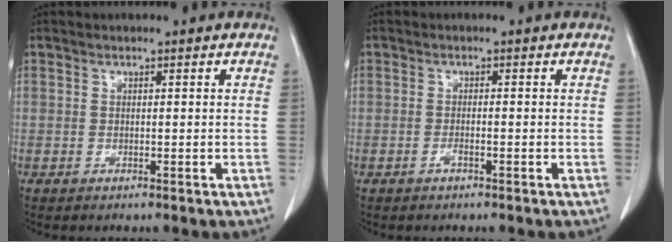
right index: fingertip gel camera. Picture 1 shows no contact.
{"total": 1.0, "force": [-0.7, -0.1, 0.8], "torque": [-0.016, 0.001, -0.014]}